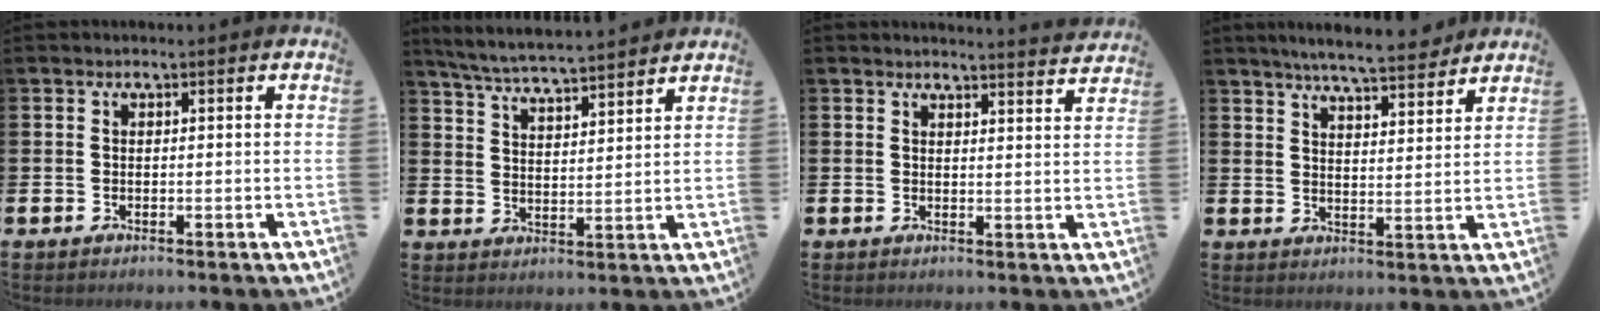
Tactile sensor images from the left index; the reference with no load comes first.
{"total": 6.0, "force": [5.8, 0.0, 1.3], "torque": [-0.050, -0.037, 0.102]}
{"total": 3.1, "force": [3.1, -0.3, -0.1], "torque": [0.007, -0.024, 0.054]}
{"total": 6.5, "force": [6.2, 0.3, 1.8], "torque": [-0.041, -0.035, 0.107]}